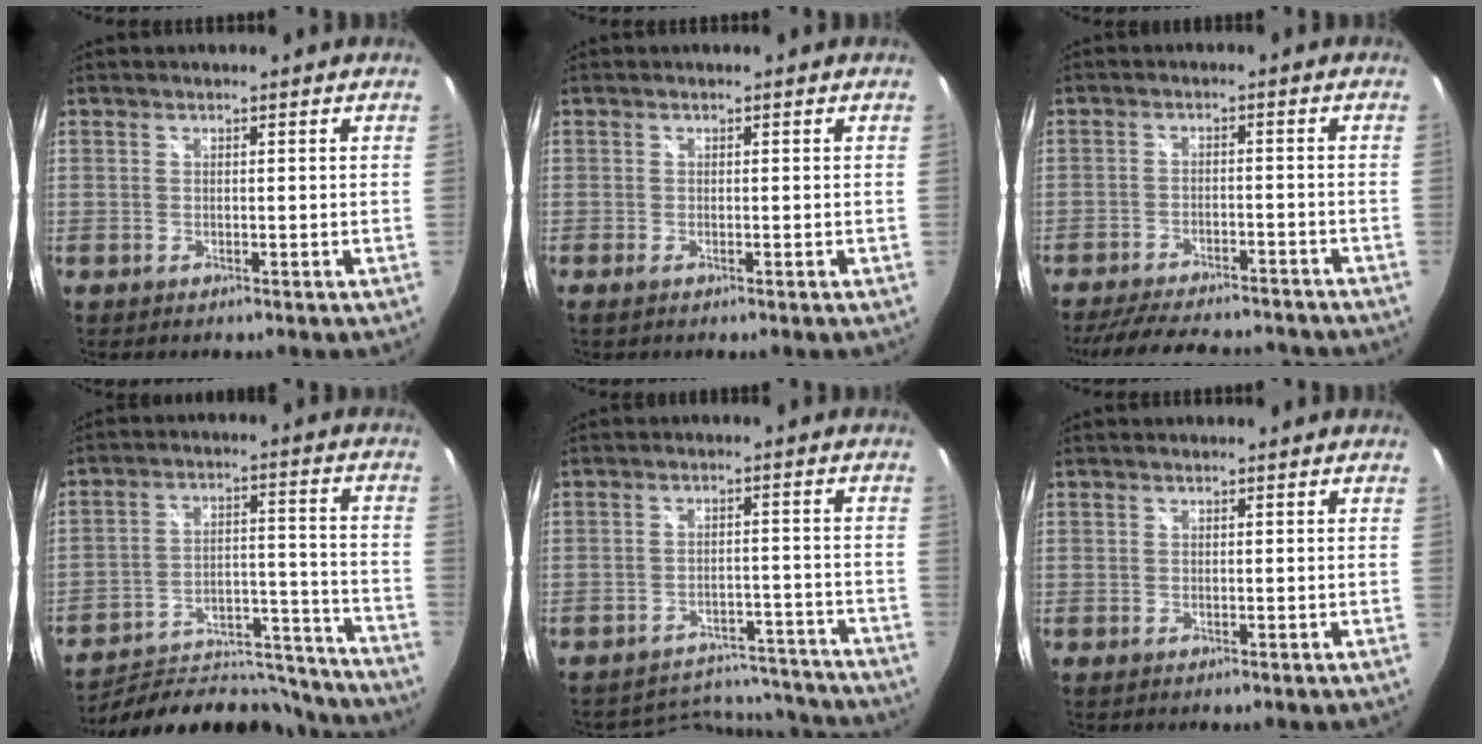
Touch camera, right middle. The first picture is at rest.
{"total": 0.7, "force": [-0.4, 0.1, 0.6], "torque": [-0.011, -0.003, -0.010]}
{"total": 17.8, "force": [-15.4, 4.8, 7.6], "torque": [-0.157, -0.013, -0.213]}
{"total": 22.9, "force": [-21.1, 6.3, 6.5], "torque": [-0.100, 0.028, -0.281]}
{"total": 13.5, "force": [-12.7, 4.3, 1.5], "torque": [-0.033, 0.036, -0.158]}
{"total": 0.0}